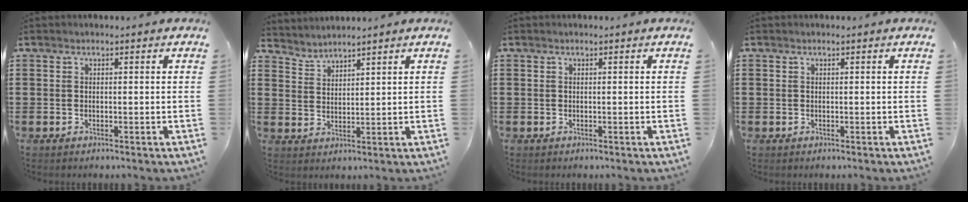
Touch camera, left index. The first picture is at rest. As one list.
[{"total": 2.5, "force": [2.5, 0.1, -0.6], "torque": [0.001, -0.009, 0.047]}, {"total": 0.0}, {"total": 0.5, "force": [0.0, 0.5, 0.1], "torque": [-0.003, 0.004, 0.000]}]